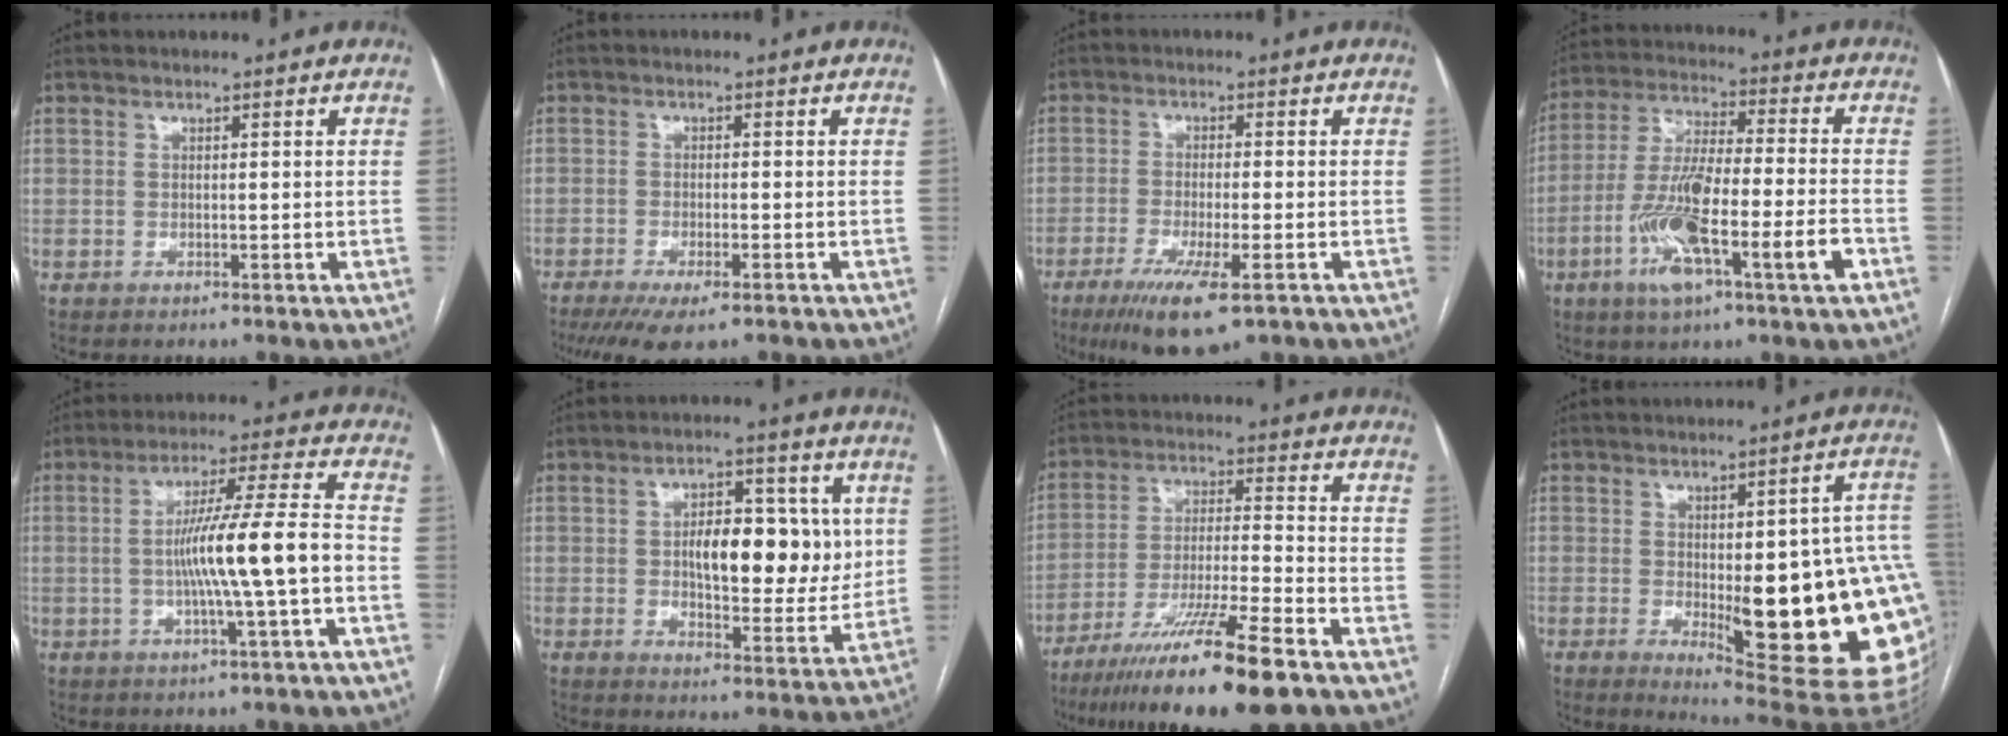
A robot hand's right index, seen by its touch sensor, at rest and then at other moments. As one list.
[{"total": 7.6, "force": [-5.4, 1.6, 5.0], "torque": [-0.076, -0.016, -0.085]}, {"total": 9.9, "force": [-5.7, 1.6, 7.9], "torque": [-0.139, -0.027, -0.091]}, {"total": 15.4, "force": [-5.8, 1.5, 14.2], "torque": [-0.275, -0.002, -0.102]}, {"total": 11.4, "force": [-2.0, -0.8, 11.2], "torque": [-0.193, 0.012, -0.035]}, {"total": 12.4, "force": [1.8, 5.6, 11.0], "torque": [-0.157, 0.013, 0.033]}, {"total": 16.6, "force": [-11.4, 0.0, 12.0], "torque": [-0.210, -0.041, -0.197]}, {"total": 23.3, "force": [-3.4, 5.2, 22.5], "torque": [-0.187, 0.002, -0.022]}]